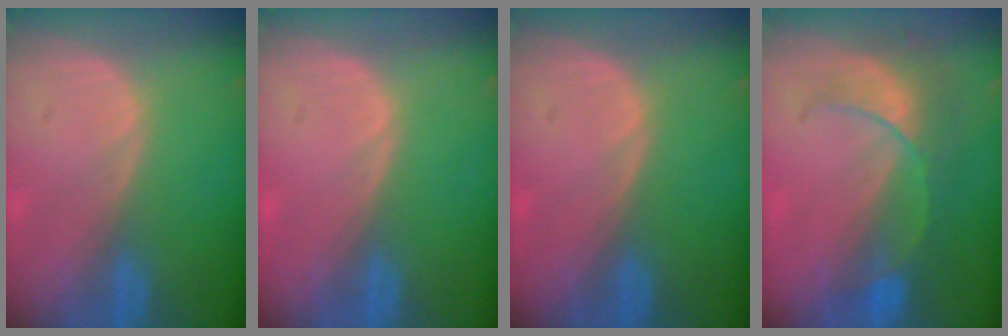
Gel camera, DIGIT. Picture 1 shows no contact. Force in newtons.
{"total": 0.0}
{"total": 0.0}
{"total": 8.0, "press": 7.1, "slide": 3.8}